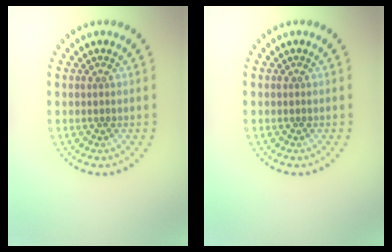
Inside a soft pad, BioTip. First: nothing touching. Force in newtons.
{"total": 0.0}